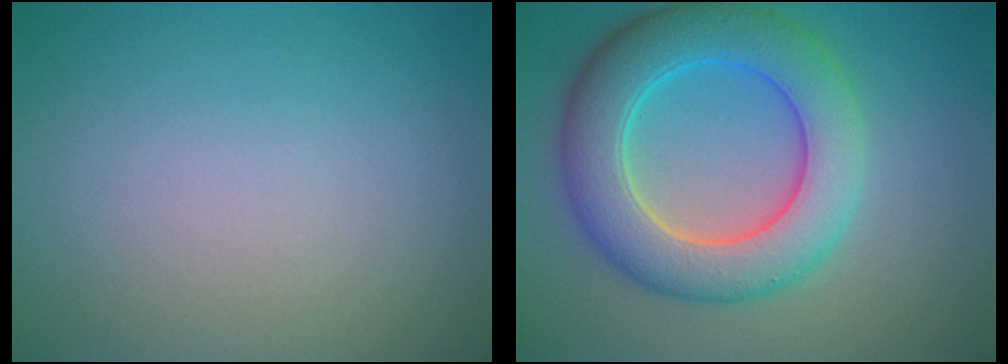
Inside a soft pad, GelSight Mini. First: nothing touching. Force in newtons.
{"total": 8.3, "press": 8.3, "slide": 0.4}